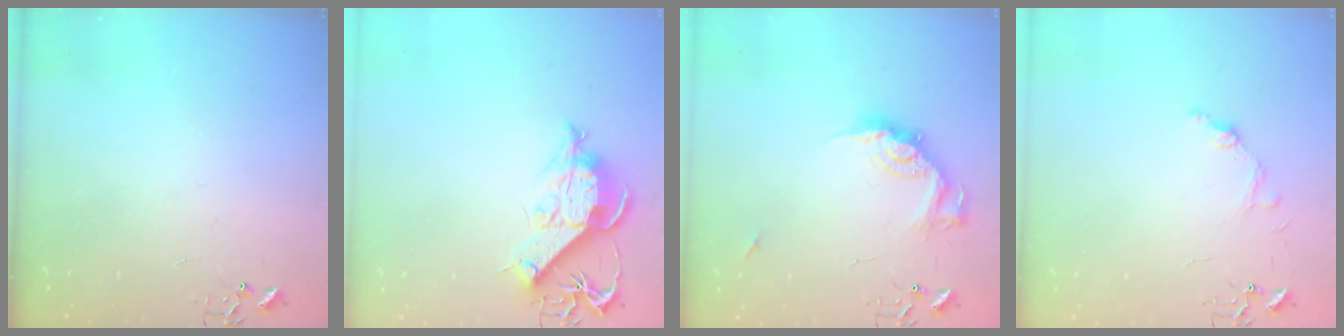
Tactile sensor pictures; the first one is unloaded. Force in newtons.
{"total": 11.6, "press": 11.5, "slide": 1.4}
{"total": 14.5, "press": 14.5, "slide": 1.2}
{"total": 7.9, "press": 7.9, "slide": 0.7}